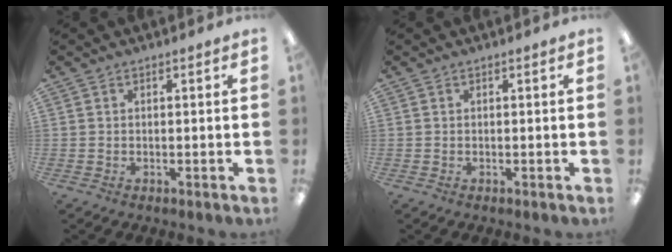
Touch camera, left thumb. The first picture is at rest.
{"total": 0.0}